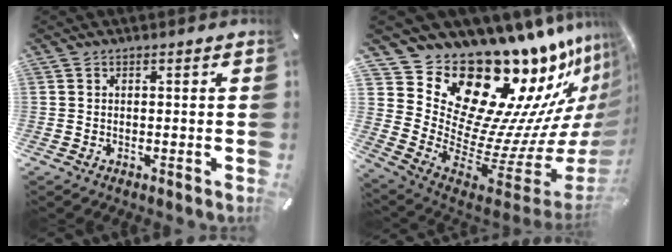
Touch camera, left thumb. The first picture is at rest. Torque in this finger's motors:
{"motor_torque": [3.89, 0.30, 1.01, -0.49, 0.15]}